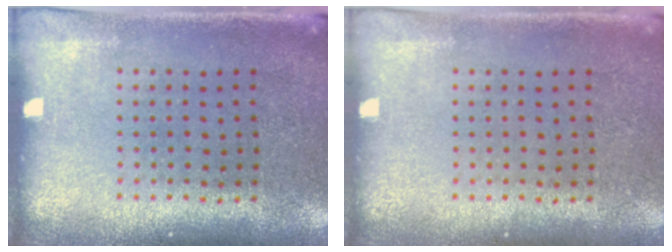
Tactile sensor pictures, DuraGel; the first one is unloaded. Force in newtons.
{"total": 0.0}